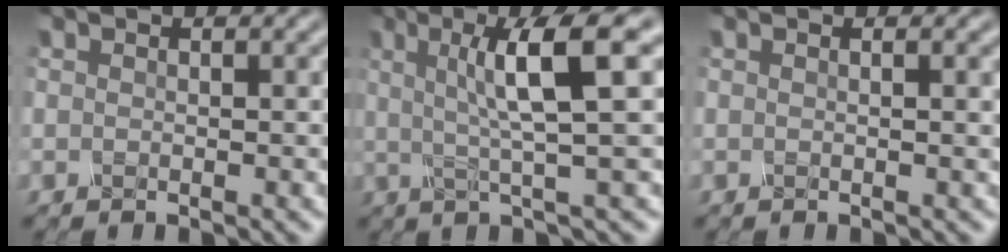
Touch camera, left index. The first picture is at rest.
{"total": 7.3, "force": [1.9, 1.2, 6.9], "torque": [-0.107, 0.014, 0.030]}
{"total": 1.4, "force": [0.2, 0.5, 1.3], "torque": [-0.012, 0.004, -0.004]}